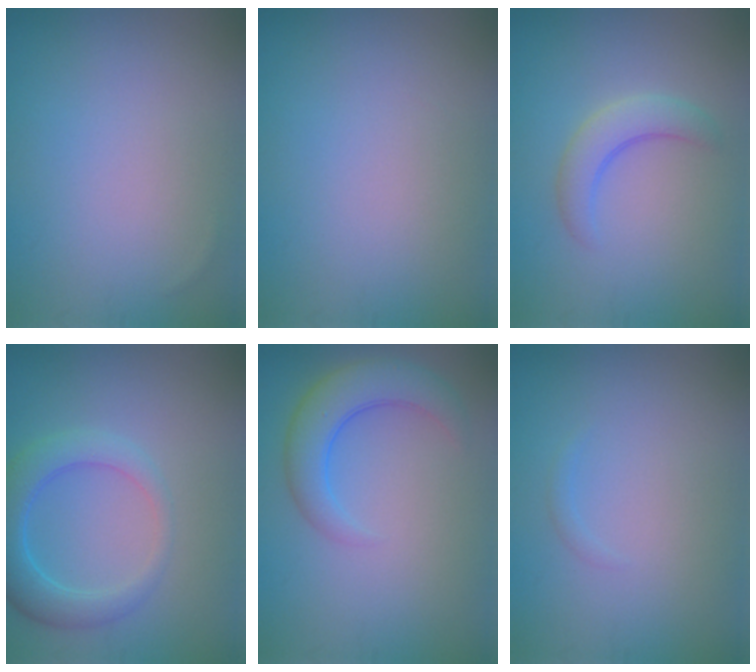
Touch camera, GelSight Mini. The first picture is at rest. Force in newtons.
{"total": 0.0}
{"total": 3.0, "press": 3.0, "slide": 0.3}
{"total": 4.3, "press": 4.3, "slide": 0.3}
{"total": 4.6, "press": 4.5, "slide": 0.2}
{"total": 0.5, "press": 0.5, "slide": 0.1}